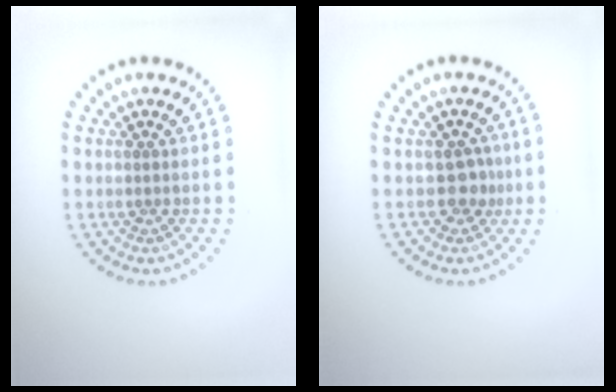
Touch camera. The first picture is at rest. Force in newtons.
{"total": 1.8, "press": 1.5, "slide": 1.1}